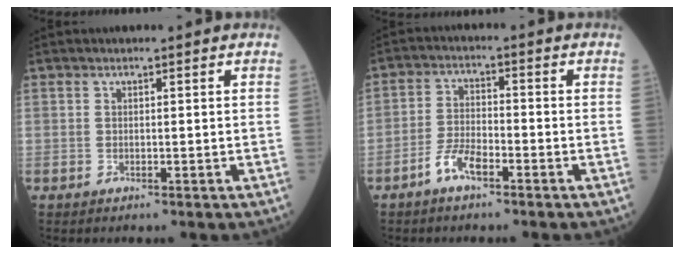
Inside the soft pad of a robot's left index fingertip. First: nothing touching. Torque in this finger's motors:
{"motor_torque": [0.52, 0.36, 0.09, 0.03]}